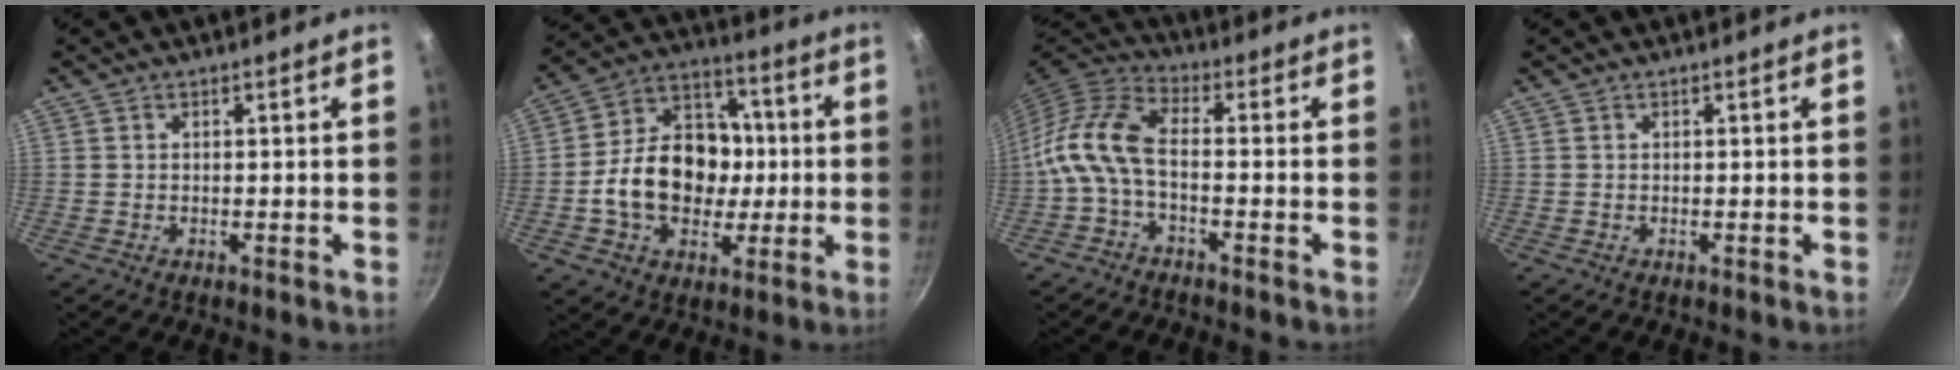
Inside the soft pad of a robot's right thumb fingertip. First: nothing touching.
{"total": 18.2, "force": [-1.6, 14.0, 11.6], "torque": [-0.153, 0.035, -0.036]}
{"total": 9.8, "force": [-2.4, 4.8, 8.2], "torque": [-0.185, 0.036, -0.065]}
{"total": 0.0}